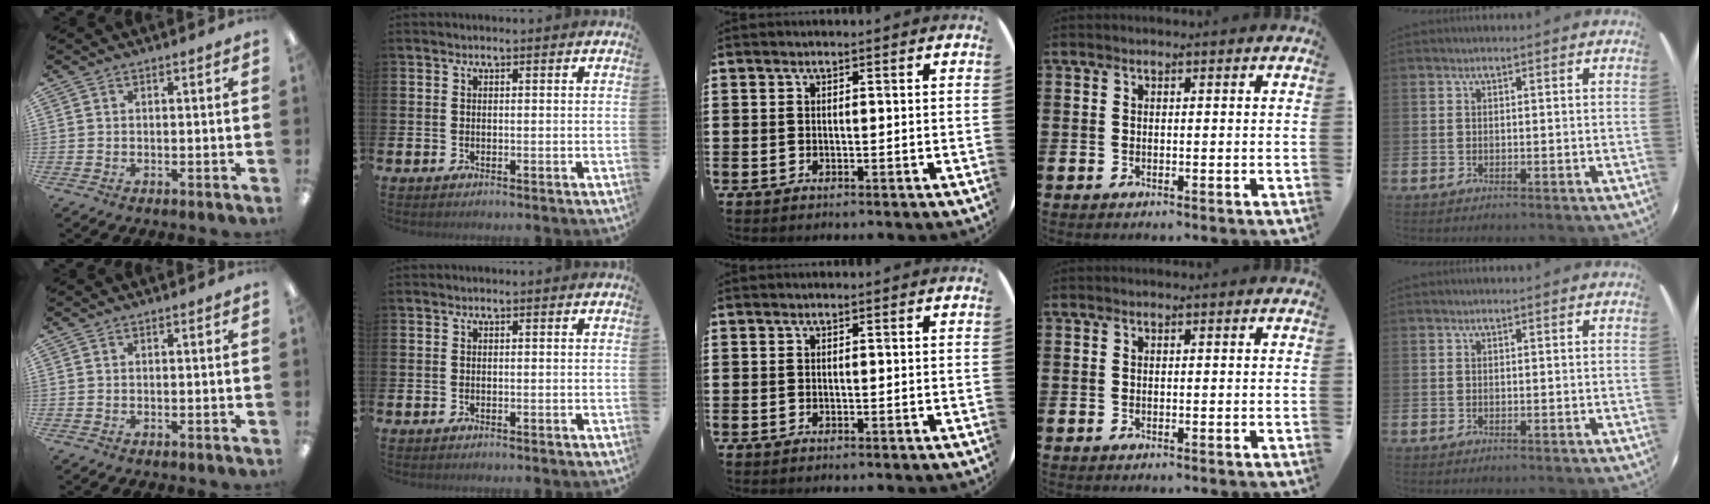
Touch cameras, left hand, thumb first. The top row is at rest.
{}